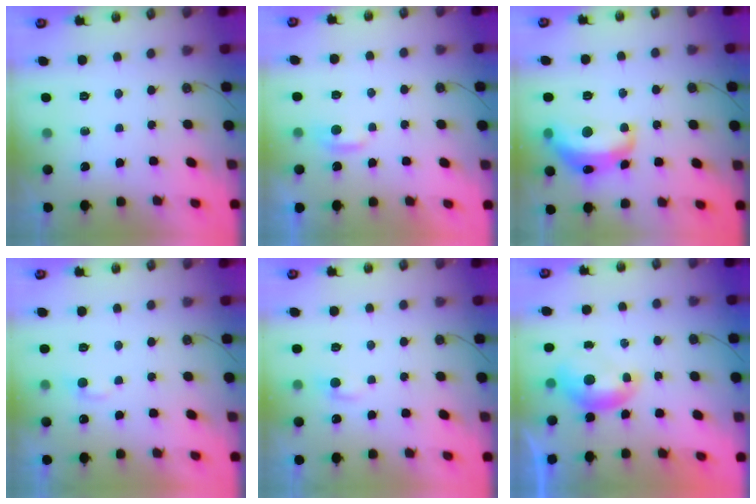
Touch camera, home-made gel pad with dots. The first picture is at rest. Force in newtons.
{"total": 1.5, "press": 1.5, "slide": 0.3}
{"total": 8.8, "press": 8.7, "slide": 0.7}
{"total": 2.5, "press": 2.5, "slide": 0.6}
{"total": 0.8, "press": 0.7, "slide": 0.4}
{"total": 0.0}